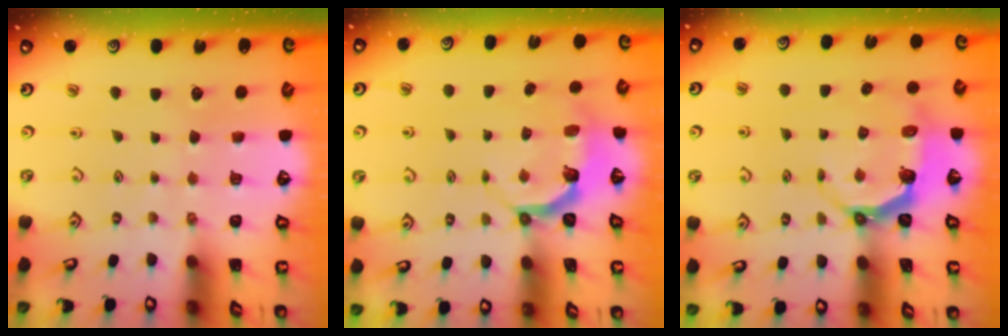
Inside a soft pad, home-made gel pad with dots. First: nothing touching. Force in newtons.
{"total": 5.3, "press": 4.3, "slide": 3.1}
{"total": 4.7, "press": 3.4, "slide": 3.2}